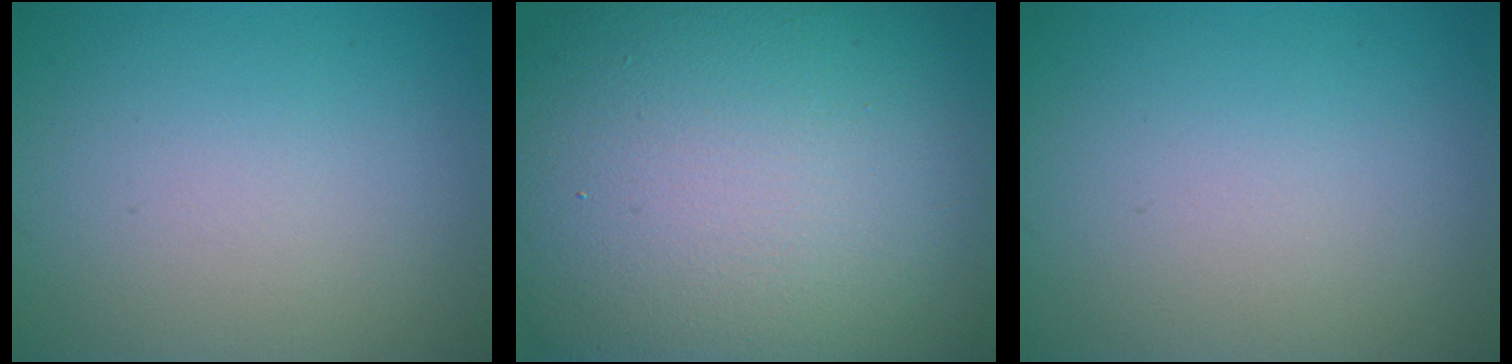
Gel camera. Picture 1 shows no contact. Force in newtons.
{"total": 20.0, "press": 20.0, "slide": 1.5}
{"total": 0.0}